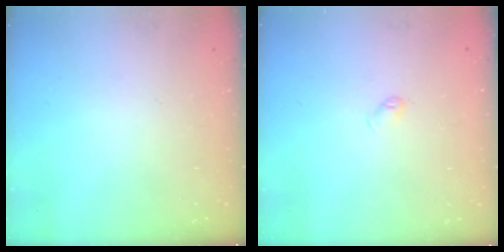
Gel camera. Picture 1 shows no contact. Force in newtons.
{"total": 2.7, "press": 2.6, "slide": 0.4}